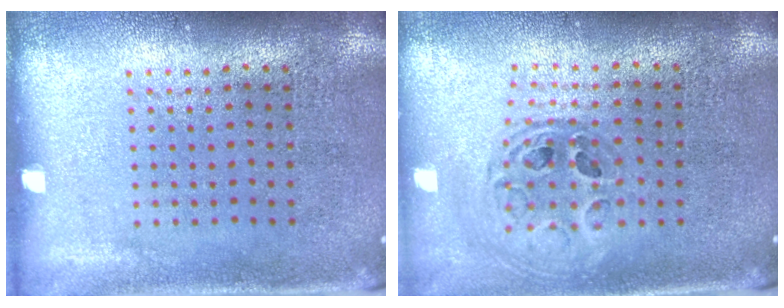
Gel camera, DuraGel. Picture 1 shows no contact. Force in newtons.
{"total": 1.0, "press": 0.9, "slide": 0.3}